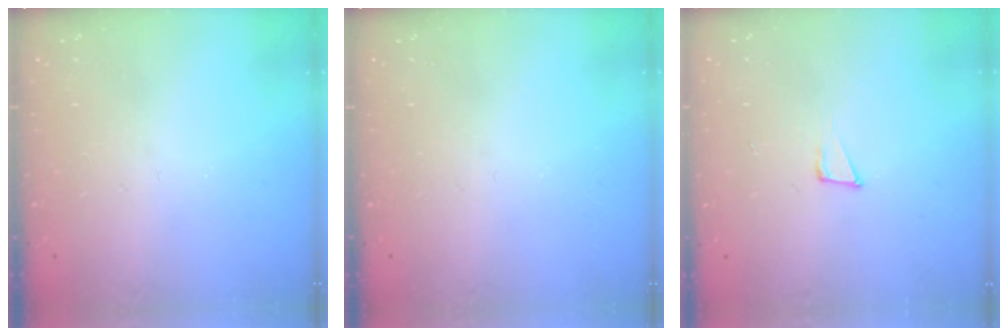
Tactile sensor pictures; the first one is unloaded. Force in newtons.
{"total": 0.0}
{"total": 5.5, "press": 5.4, "slide": 0.8}